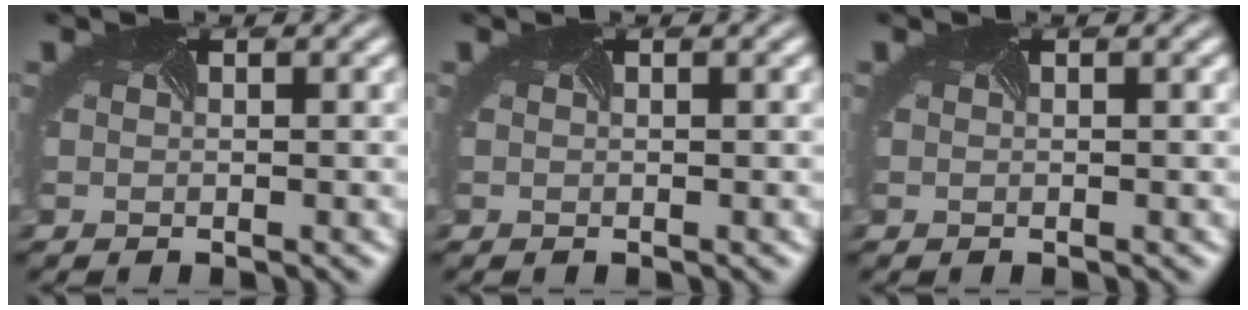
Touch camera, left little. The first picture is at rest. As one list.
[{"total": 0.0}, {"total": 0.0}]